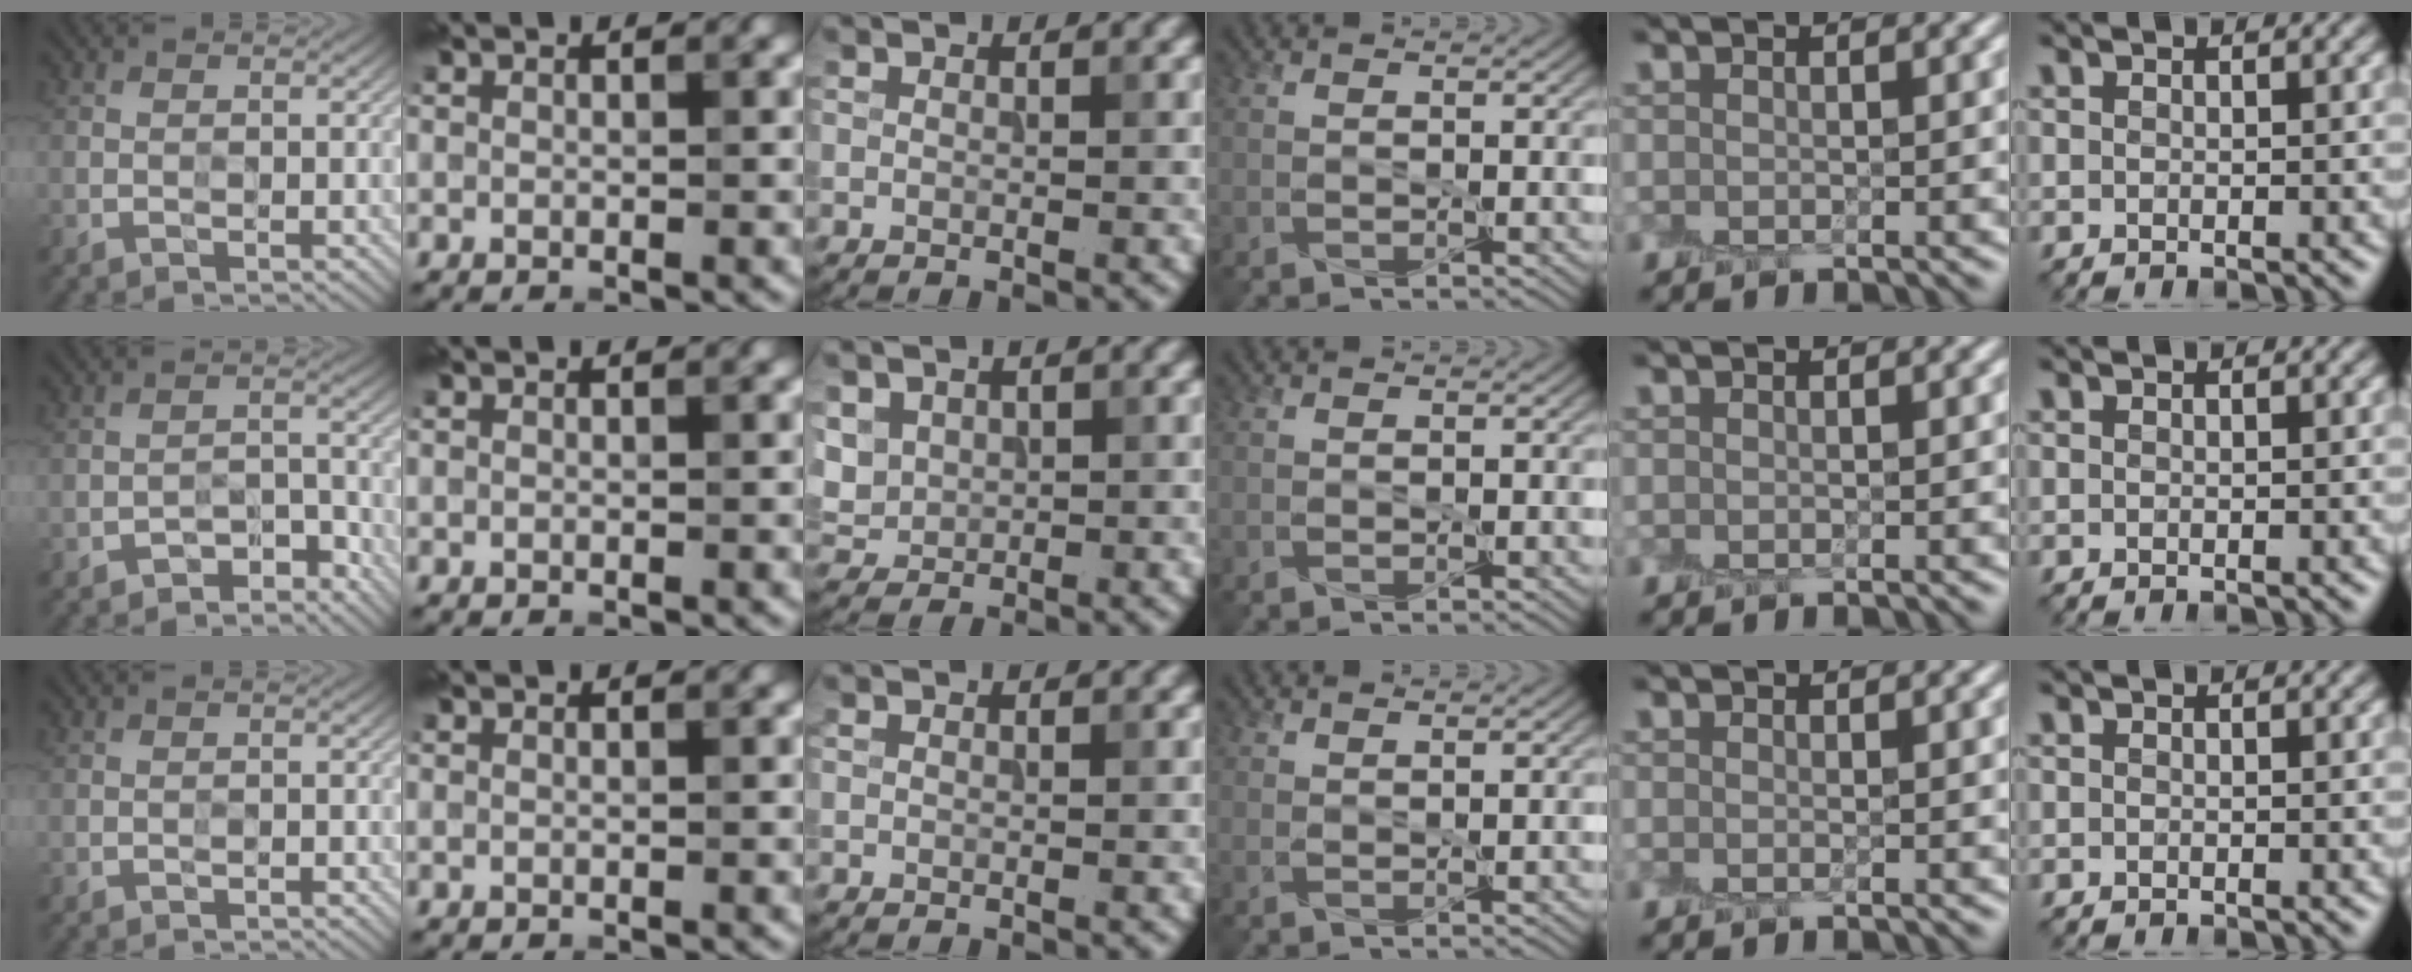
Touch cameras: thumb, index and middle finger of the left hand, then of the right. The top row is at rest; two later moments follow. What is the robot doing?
{"motion": "peel", "object": "aluminum foil"}